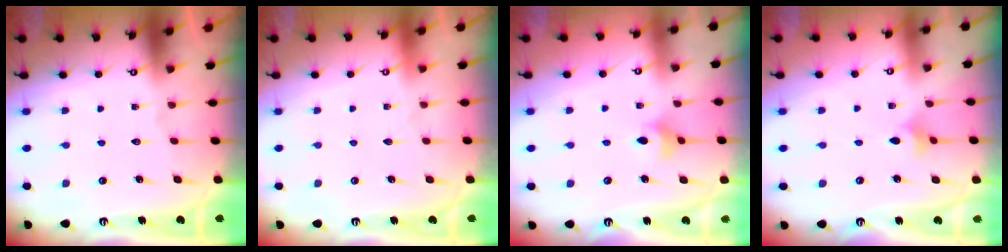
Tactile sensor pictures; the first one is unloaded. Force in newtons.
{"total": 0.0}
{"total": 6.2, "press": 6.1, "slide": 1.0}
{"total": 3.0, "press": 2.9, "slide": 0.5}